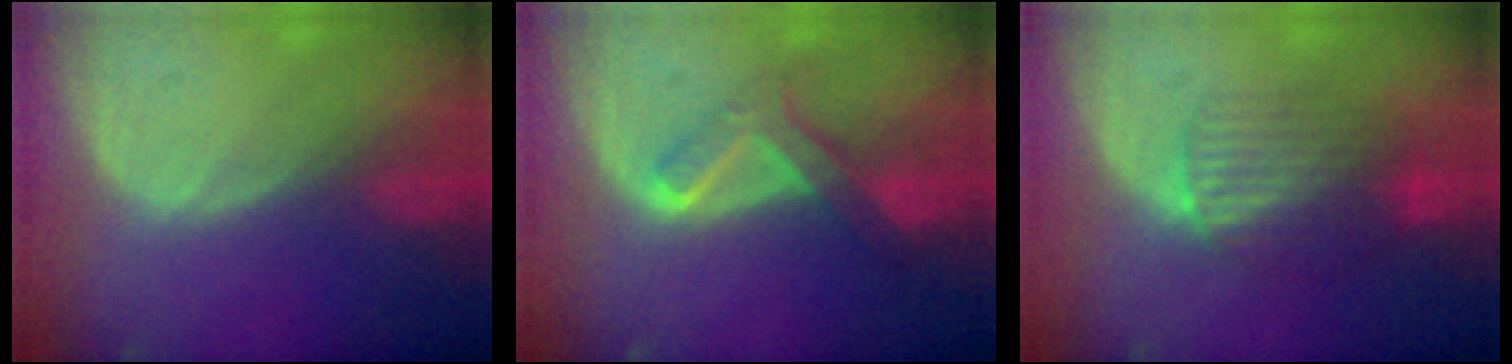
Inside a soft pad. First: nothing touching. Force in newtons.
{"total": 6.9, "press": 5.8, "slide": 3.7}
{"total": 6.9, "press": 6.8, "slide": 1.3}